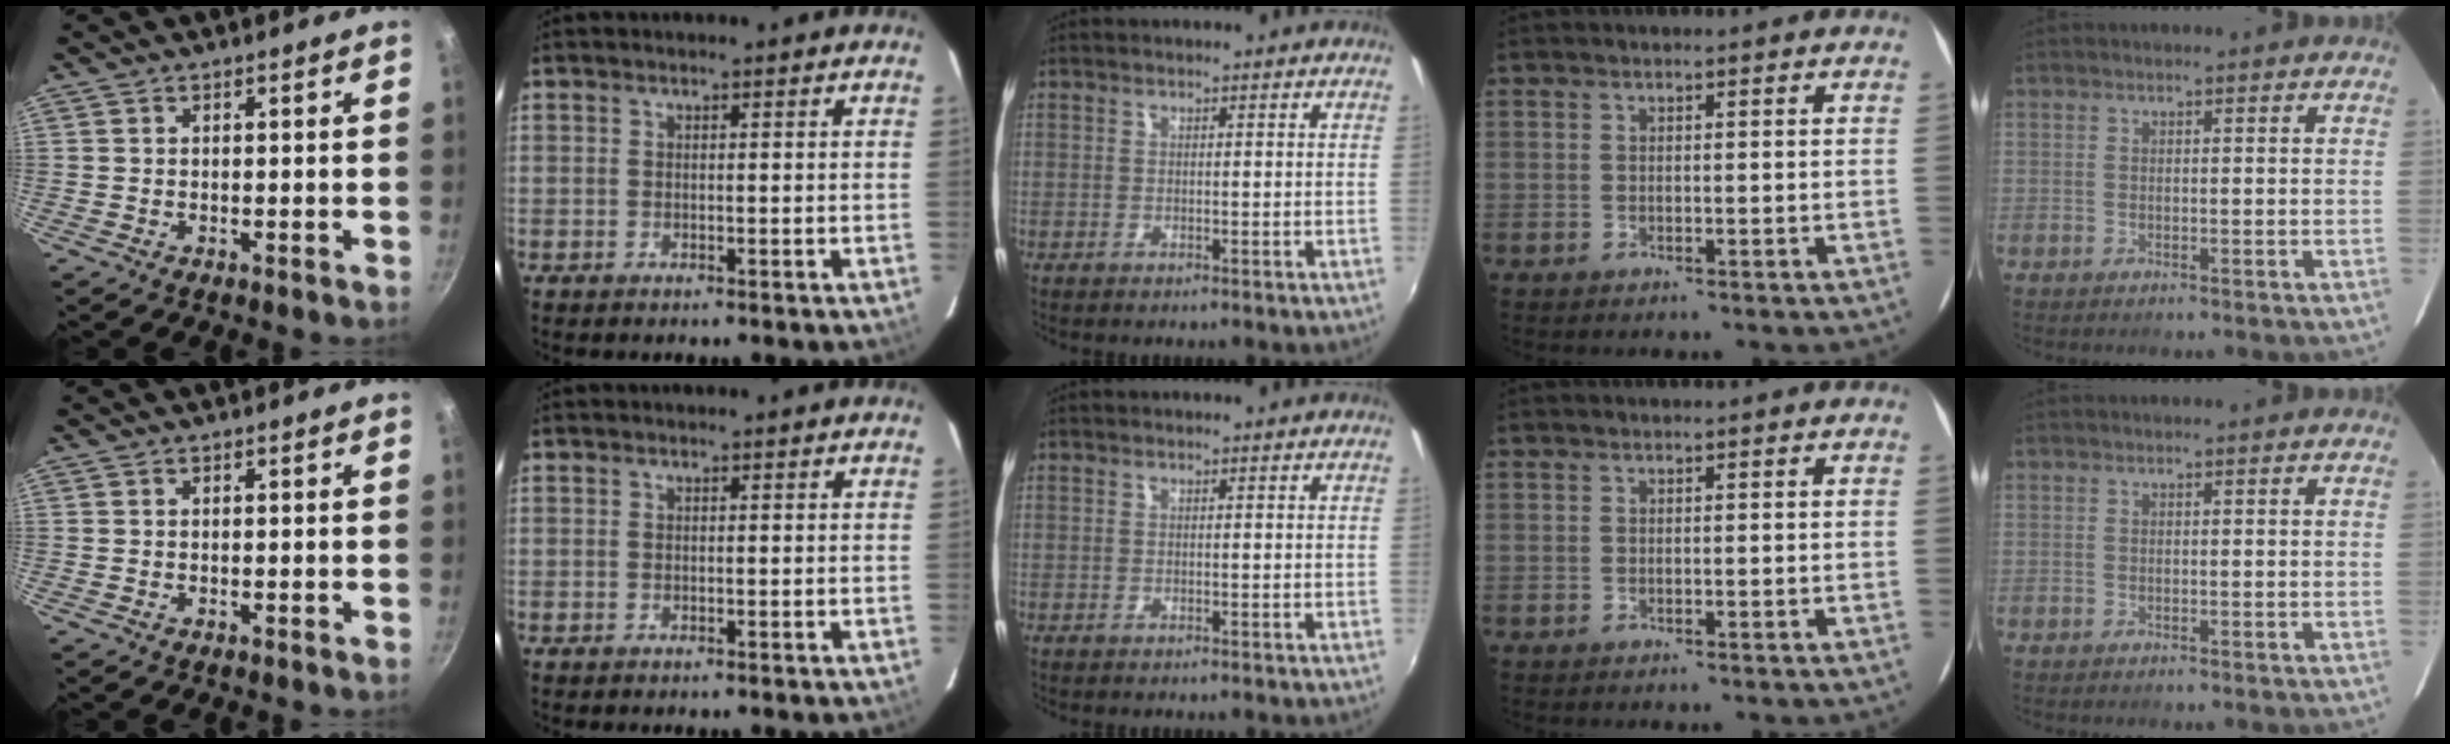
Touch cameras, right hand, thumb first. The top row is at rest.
{}